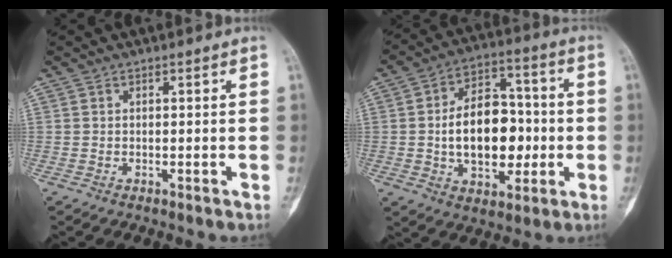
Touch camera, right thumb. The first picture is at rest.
{"total": 16.3, "force": [-1.2, 10.4, 12.5], "torque": [-0.165, 0.029, -0.013]}